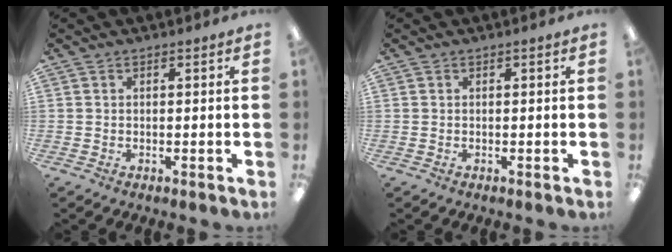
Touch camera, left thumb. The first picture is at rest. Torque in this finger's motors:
{"motor_torque": [0.00, 0.00, 0.07, -0.07, -0.01]}